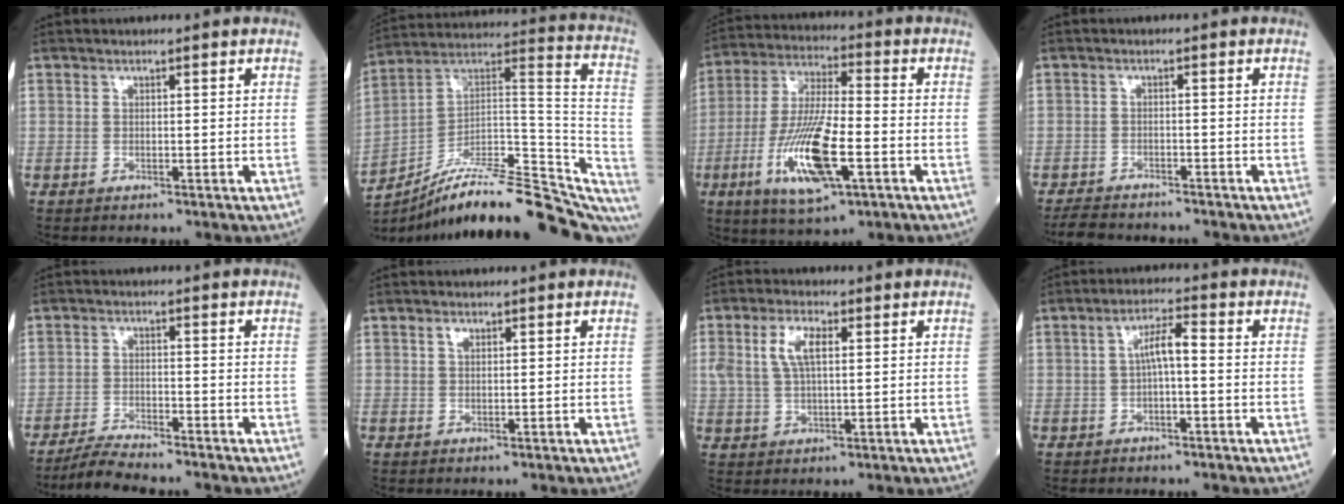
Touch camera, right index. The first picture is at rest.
{"total": 27.8, "force": [-22.6, 5.5, 15.1], "torque": [-0.163, 0.032, -0.336]}
{"total": 14.8, "force": [-5.1, 3.3, 13.5], "torque": [-0.272, -0.015, -0.089]}
{"total": 5.8, "force": [-5.4, 1.4, 1.6], "torque": [-0.026, -0.012, -0.088]}
{"total": 4.9, "force": [-4.6, -0.4, 1.6], "torque": [-0.032, -0.020, -0.087]}
{"total": 1.1, "force": [0.6, 0.6, 0.7], "torque": [-0.014, 0.001, 0.011]}
{"total": 6.0, "force": [1.8, 2.4, 5.1], "torque": [-0.115, 0.012, 0.041]}
{"total": 4.2, "force": [0.0, 0.9, 4.1], "torque": [-0.071, 0.015, -0.001]}